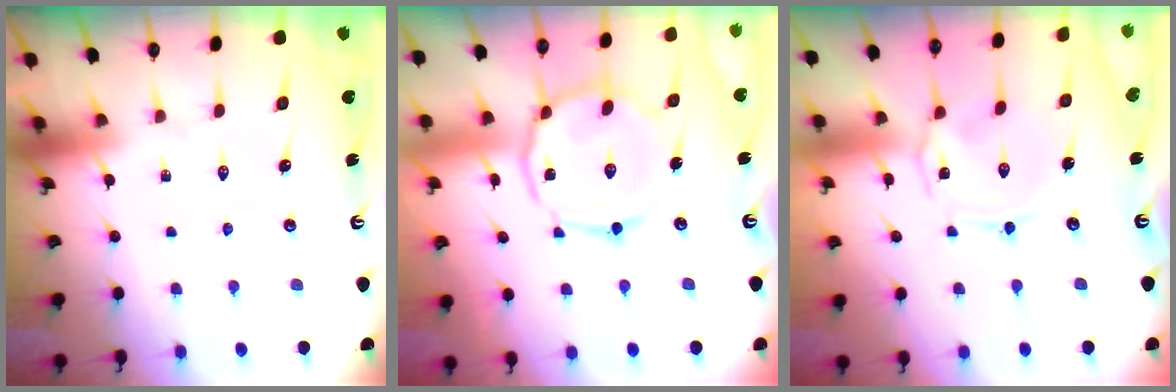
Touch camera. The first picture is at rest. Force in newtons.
{"total": 12.9, "press": 12.8, "slide": 0.7}
{"total": 1.6, "press": 1.5, "slide": 0.6}